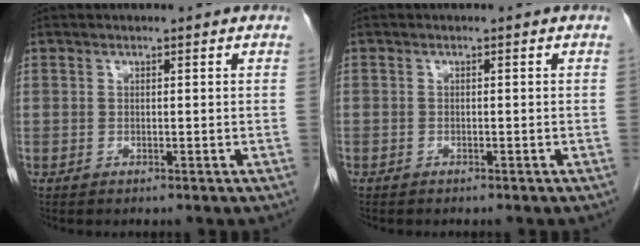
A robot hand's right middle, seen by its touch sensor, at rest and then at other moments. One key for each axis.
{"total": 0.6, "fx": -0.5, "fy": 0.3, "fz": 0.1, "tx": -0.010, "ty": 0.001, "tz": -0.010}